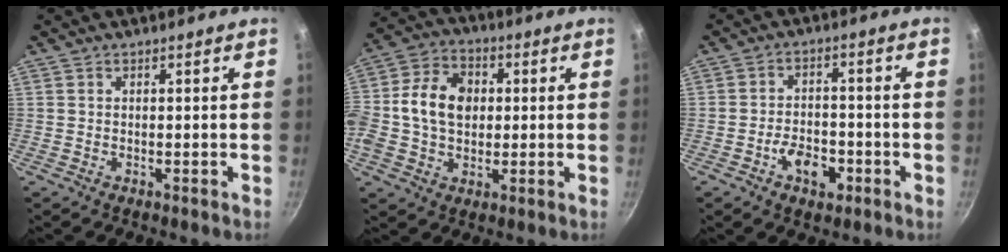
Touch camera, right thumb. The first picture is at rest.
{"total": 14.3, "force": [1.0, 10.5, 9.5], "torque": [-0.161, 0.019, -0.002]}
{"total": 6.9, "force": [-3.2, 4.1, 4.6], "torque": [-0.058, 0.023, -0.055]}